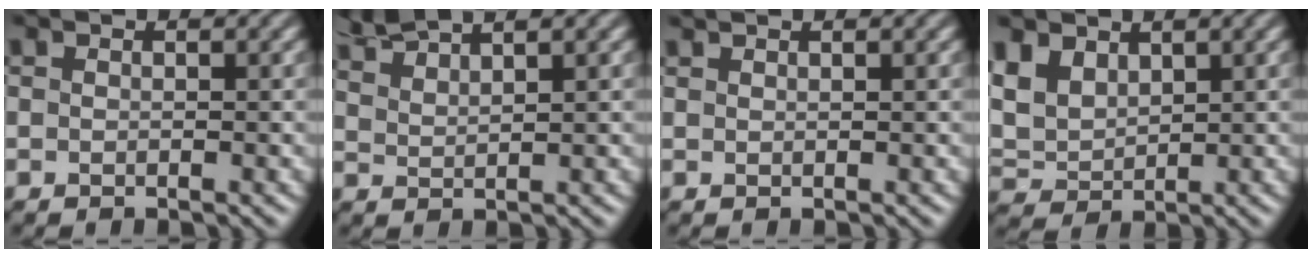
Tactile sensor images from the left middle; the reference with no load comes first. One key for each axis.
{"total": 3.9, "fx": 3.7, "fy": 0.3, "fz": 1.2, "tx": -0.027, "ty": 0.014, "tz": 0.070}
{"total": 0.8, "fx": 0.8, "fy": 0.0, "fz": 0.0, "tx": -0.001, "ty": -0.002, "tz": 0.010}
{"total": 4.3, "fx": 2.7, "fy": 2.7, "fz": 1.9, "tx": -0.063, "ty": 0.008, "tz": 0.055}